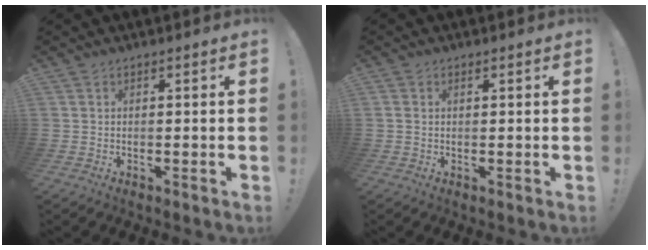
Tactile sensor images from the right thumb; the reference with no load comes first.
{"total": 0.8, "force": [0.6, 0.4, 0.4], "torque": [-0.014, 0.003, 0.013]}